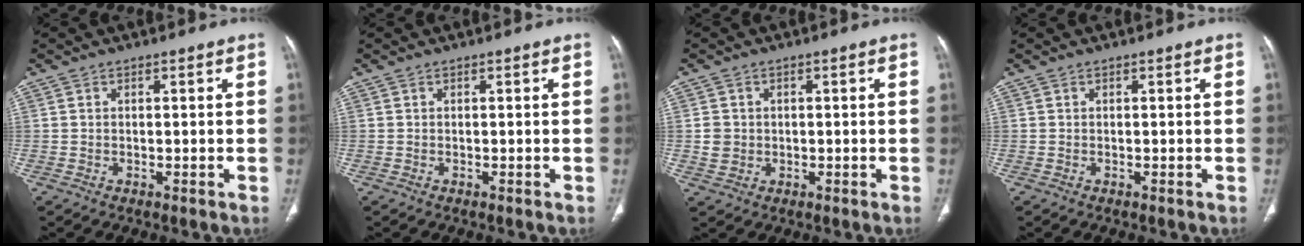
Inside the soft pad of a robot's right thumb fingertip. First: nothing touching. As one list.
[{"total": 0.0}, {"total": 3.2, "force": [0.0, 3.0, 1.2], "torque": [-0.010, 0.004, 0.006]}, {"total": 0.0}]